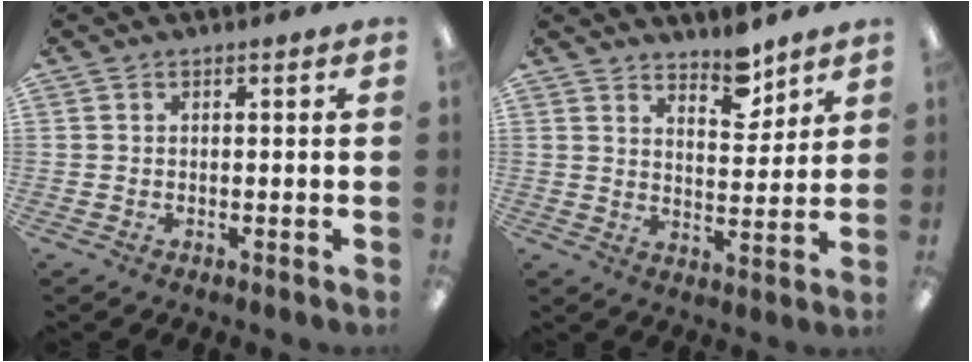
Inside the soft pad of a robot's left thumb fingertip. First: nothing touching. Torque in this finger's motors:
{"motor_torque": [0.03, 0.04, -0.20, -0.10, 0.02]}